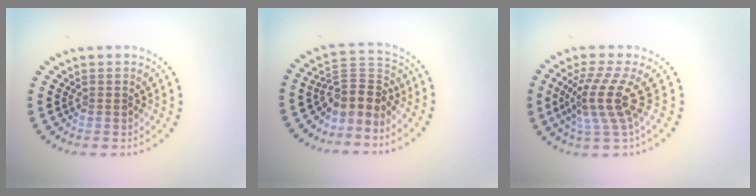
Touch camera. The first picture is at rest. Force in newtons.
{"total": 3.4, "press": 2.5, "slide": 2.3}
{"total": 4.1, "press": 2.9, "slide": 2.9}